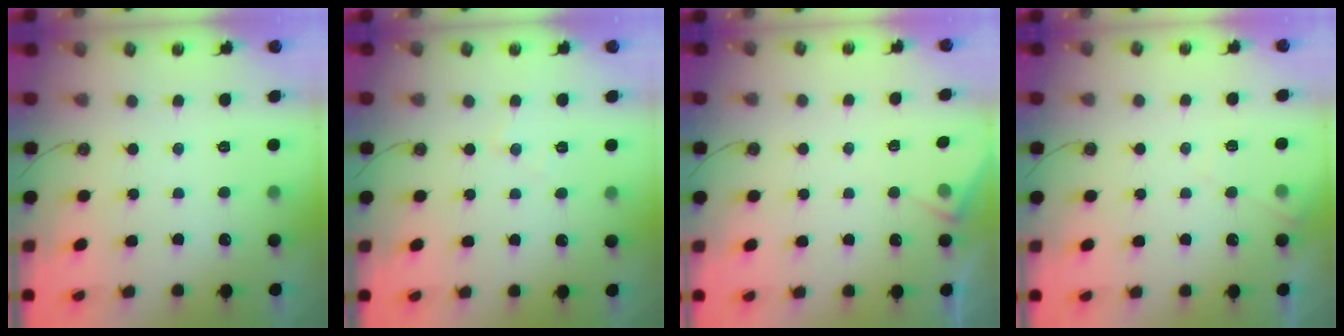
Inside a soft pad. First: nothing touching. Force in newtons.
{"total": 5.6, "press": 5.5, "slide": 0.6}
{"total": 4.9, "press": 4.8, "slide": 0.7}
{"total": 5.4, "press": 5.3, "slide": 0.8}